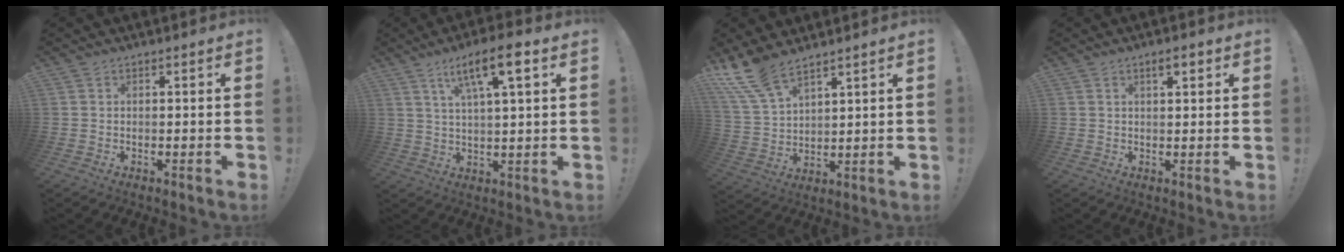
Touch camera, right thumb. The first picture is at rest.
{"total": 11.2, "force": [5.3, 2.2, 9.6], "torque": [-0.162, -0.010, 0.083]}
{"total": 9.7, "force": [8.0, 3.2, 4.5], "torque": [-0.103, -0.039, 0.157]}
{"total": 3.2, "force": [1.8, 0.9, 2.4], "torque": [-0.035, -0.002, 0.027]}